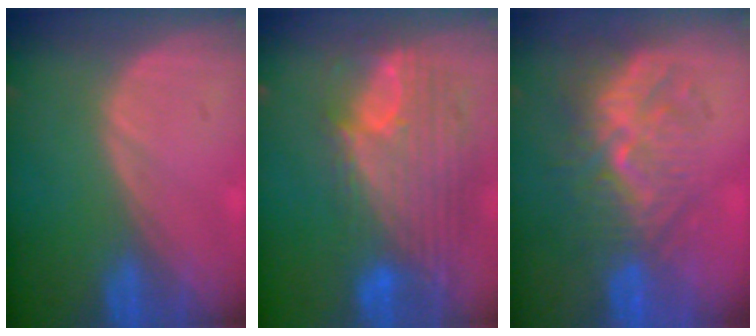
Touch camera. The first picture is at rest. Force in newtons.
{"total": 12.1, "press": 10.2, "slide": 6.4}
{"total": 10.0, "press": 8.6, "slide": 4.9}